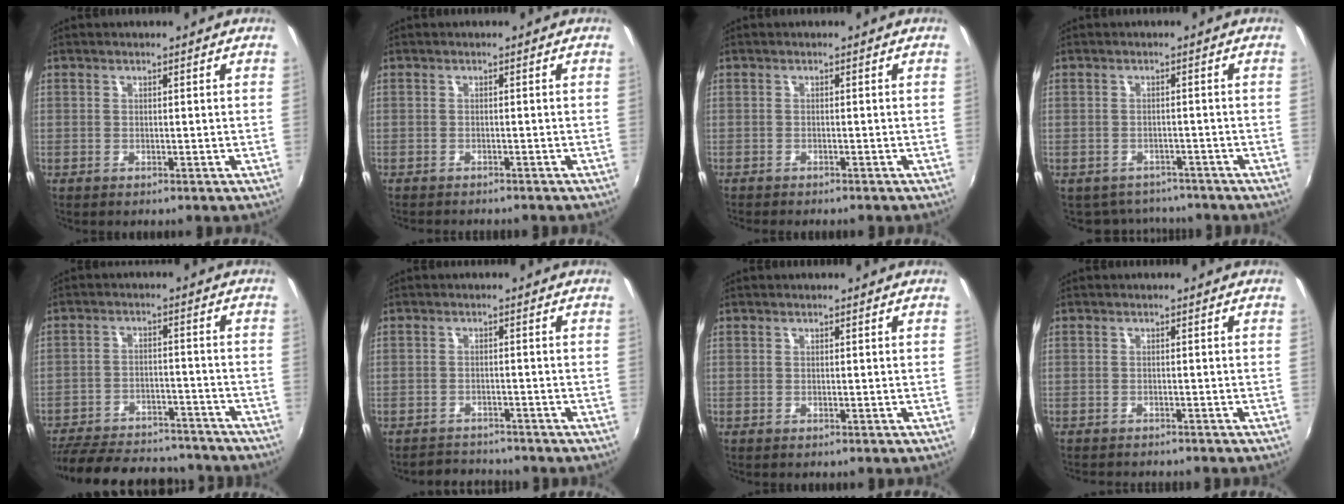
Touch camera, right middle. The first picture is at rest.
{"total": 3.0, "force": [-2.8, 0.5, 0.8], "torque": [-0.024, -0.015, -0.046]}
{"total": 2.2, "force": [-2.1, 0.4, 0.7], "torque": [-0.022, -0.014, -0.035]}
{"total": 6.5, "force": [-5.7, 2.8, 0.9], "torque": [-0.028, -0.003, -0.079]}
{"total": 23.4, "force": [-20.0, 7.7, 9.3], "torque": [-0.198, 0.001, -0.270]}
{"total": 3.7, "force": [-3.6, 1.0, -0.2], "torque": [-0.012, 0.000, -0.063]}
{"total": 0.0}
{"total": 3.1, "force": [-3.0, 0.5, 0.8], "torque": [-0.025, -0.015, -0.048]}